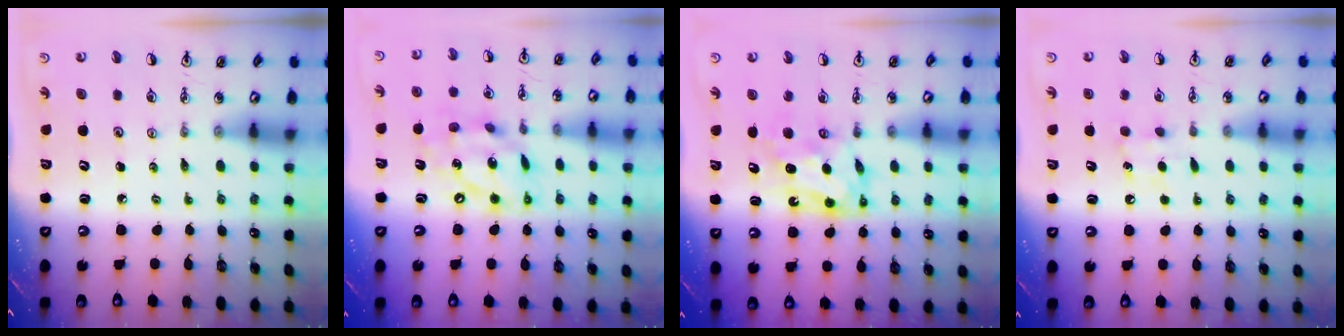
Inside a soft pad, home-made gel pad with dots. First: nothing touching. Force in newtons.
{"total": 14.7, "press": 14.7, "slide": 1.2}
{"total": 6.6, "press": 6.6, "slide": 0.4}
{"total": 5.9, "press": 5.9, "slide": 0.7}